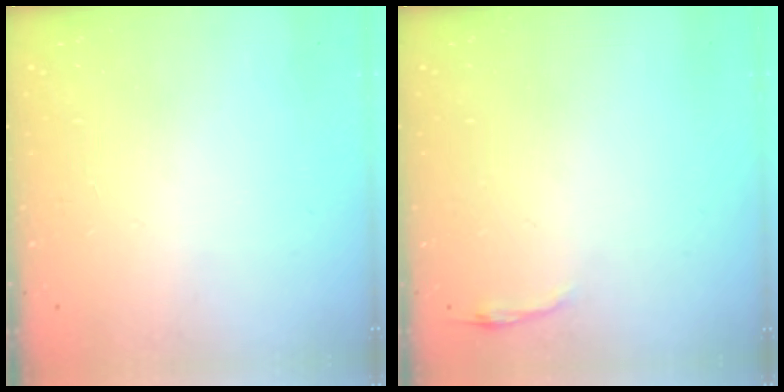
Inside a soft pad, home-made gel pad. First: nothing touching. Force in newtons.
{"total": 2.8, "press": 2.8, "slide": 0.6}